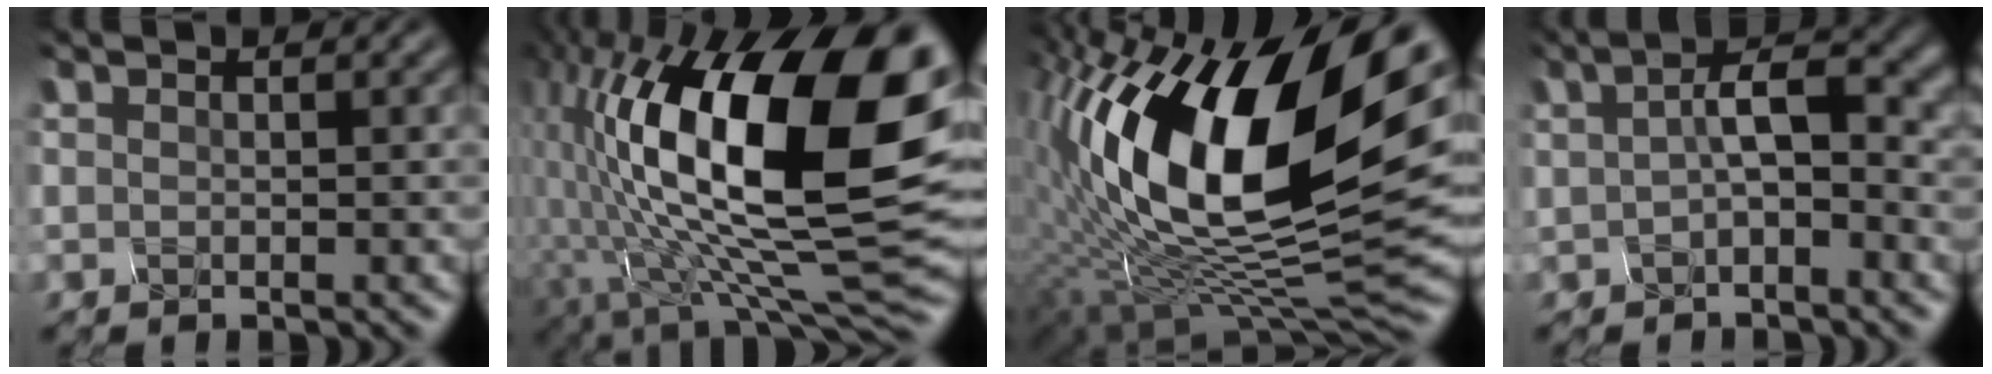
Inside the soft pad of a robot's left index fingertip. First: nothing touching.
{"total": 19.2, "force": [2.2, 8.1, 17.2], "torque": [-0.298, 0.010, 0.046]}
{"total": 17.8, "force": [3.3, 8.0, 15.6], "torque": [-0.290, 0.015, 0.054]}
{"total": 3.9, "force": [-0.7, 1.7, 3.4], "torque": [-0.076, 0.007, -0.003]}